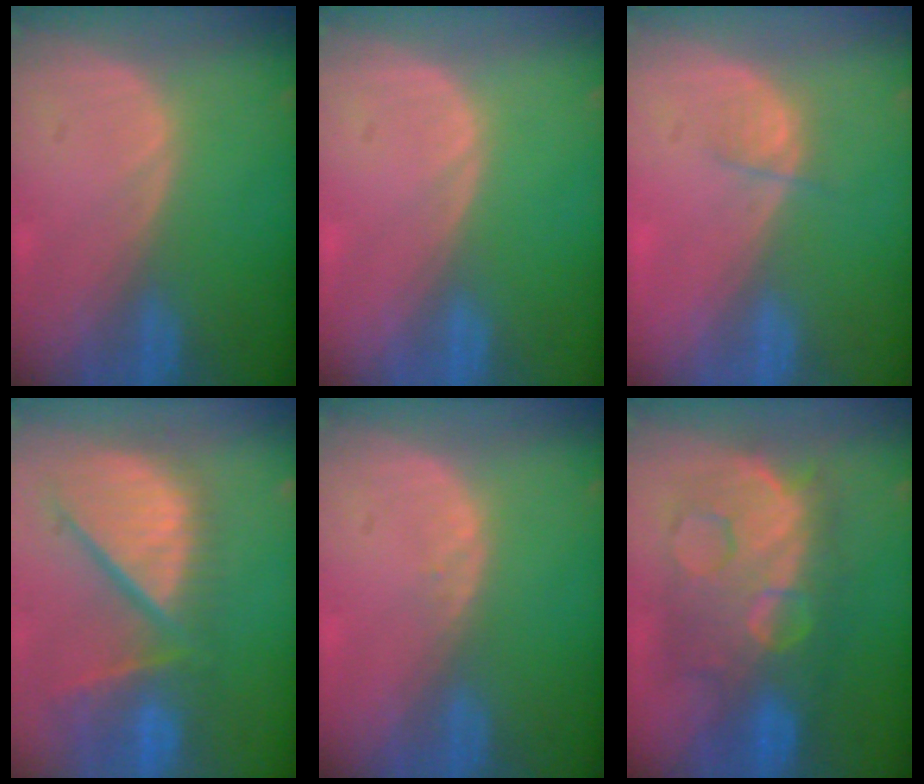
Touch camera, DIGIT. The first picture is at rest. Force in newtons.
{"total": 0.0}
{"total": 1.9, "press": 1.7, "slide": 0.8}
{"total": 12.6, "press": 10.7, "slide": 6.7}
{"total": 0.7, "press": 0.6, "slide": 0.2}
{"total": 11.9, "press": 11.8, "slide": 1.3}